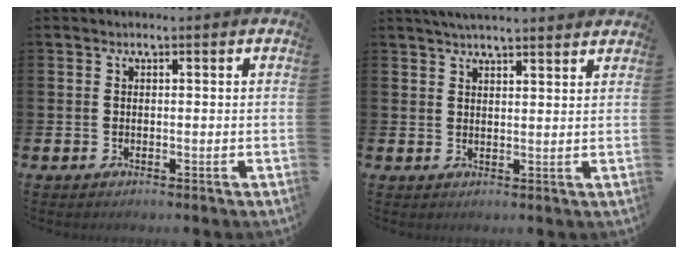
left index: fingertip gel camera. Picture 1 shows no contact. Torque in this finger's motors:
{"motor_torque": [0.97, -1.17, 0.57, 0.04]}